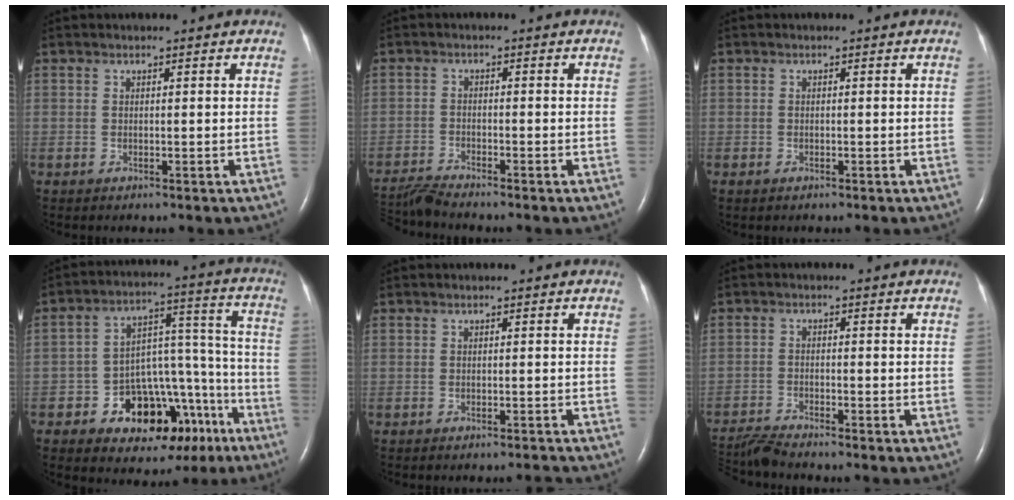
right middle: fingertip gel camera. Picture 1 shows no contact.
{"total": 4.3, "force": [-4.1, -1.2, 0.6], "torque": [-0.018, -0.023, -0.078]}
{"total": 0.6, "force": [-0.4, 0.5, 0.1], "torque": [-0.005, 0.002, -0.007]}
{"total": 15.6, "force": [-8.5, 9.3, 9.2], "torque": [-0.102, 0.059, -0.113]}
{"total": 1.2, "force": [-1.1, -0.3, 0.1], "torque": [-0.003, -0.004, -0.013]}
{"total": 5.0, "force": [-4.8, -0.9, 0.9], "torque": [-0.020, -0.023, -0.090]}